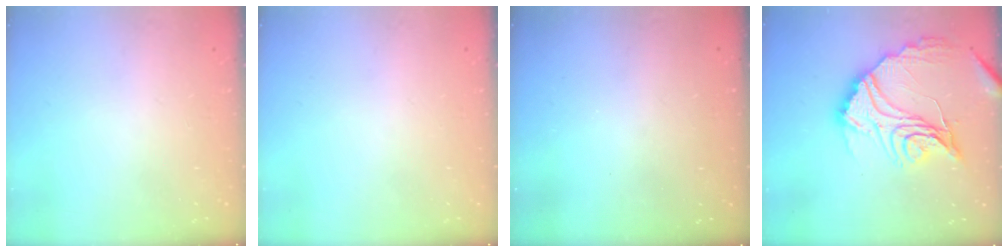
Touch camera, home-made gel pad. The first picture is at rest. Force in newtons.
{"total": 0.0}
{"total": 3.3, "press": 3.3, "slide": 0.3}
{"total": 23.7, "press": 23.6, "slide": 2.1}